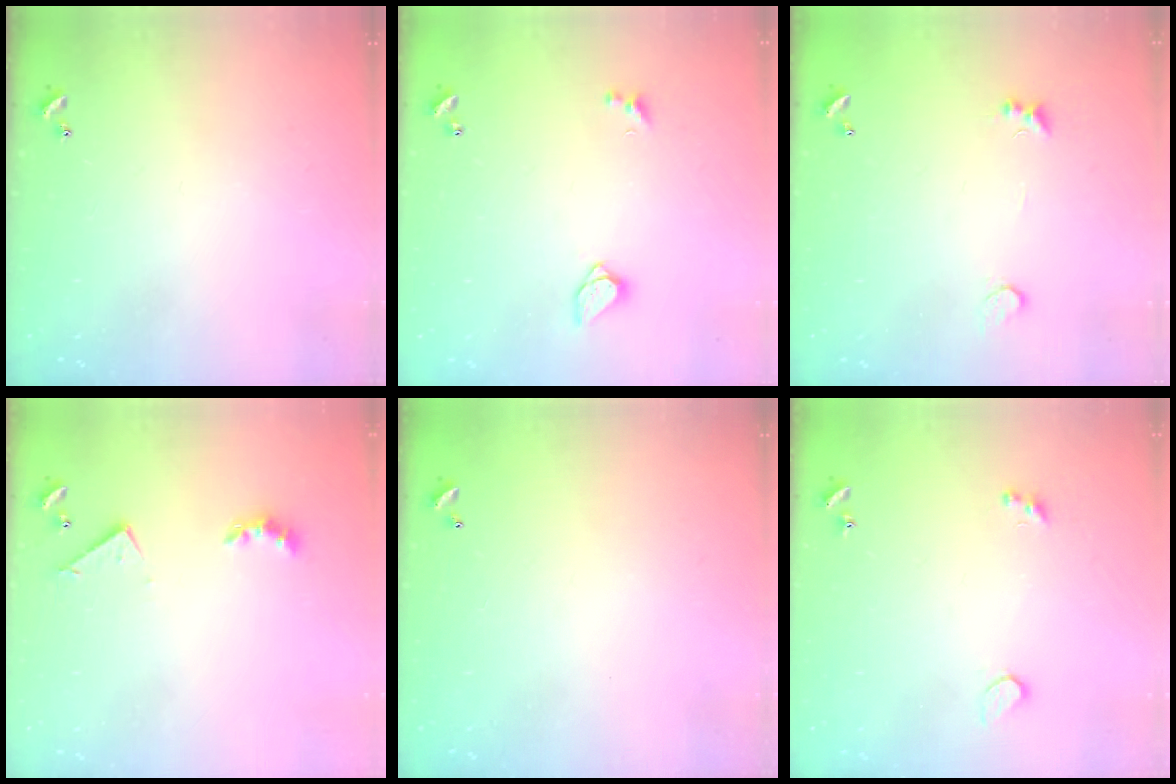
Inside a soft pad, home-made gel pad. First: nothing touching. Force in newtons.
{"total": 1.5, "press": 1.5, "slide": 0.3}
{"total": 1.4, "press": 1.1, "slide": 0.9}
{"total": 3.5, "press": 3.4, "slide": 0.7}
{"total": 2.9, "press": 2.9, "slide": 0.1}
{"total": 2.6, "press": 2.2, "slide": 1.2}